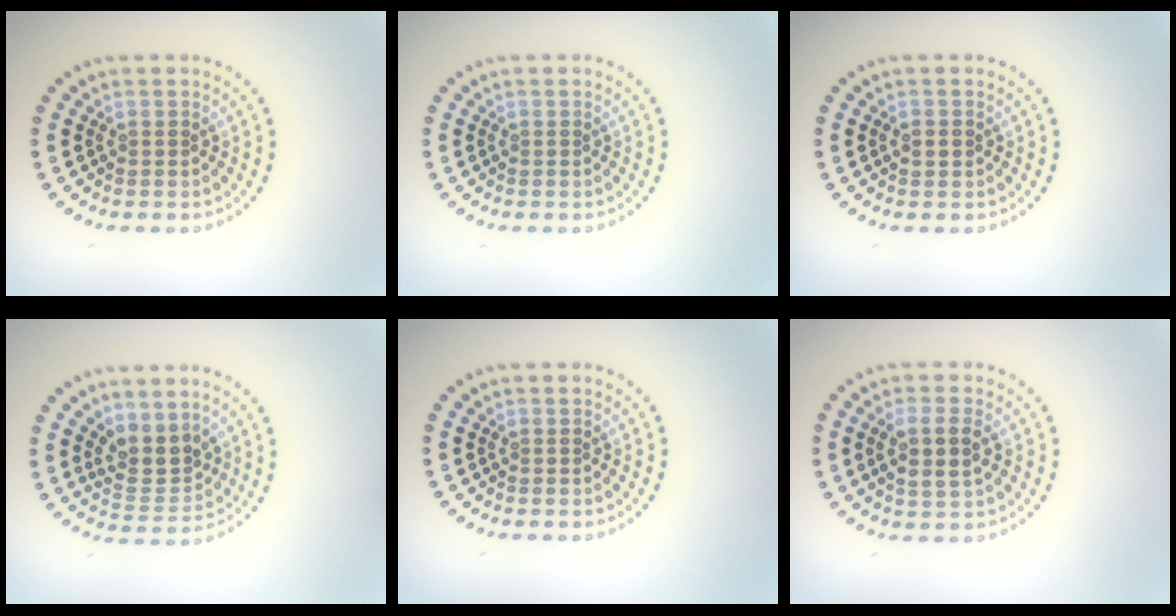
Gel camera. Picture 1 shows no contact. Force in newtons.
{"total": 0.0}
{"total": 1.4, "press": 1.4, "slide": 0.2}
{"total": 3.4, "press": 3.0, "slide": 1.7}
{"total": 0.0}
{"total": 3.0, "press": 2.9, "slide": 0.8}